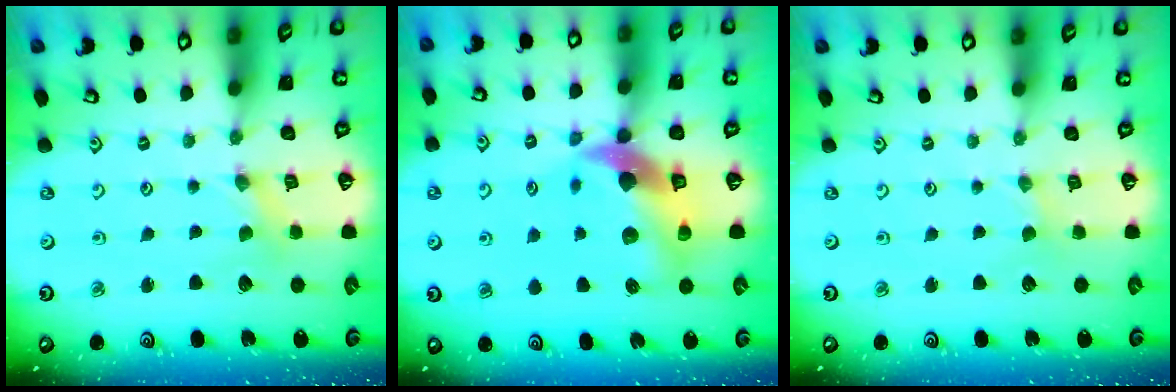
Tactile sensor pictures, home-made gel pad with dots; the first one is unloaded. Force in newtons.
{"total": 13.2, "press": 13.1, "slide": 1.8}
{"total": 0.0}